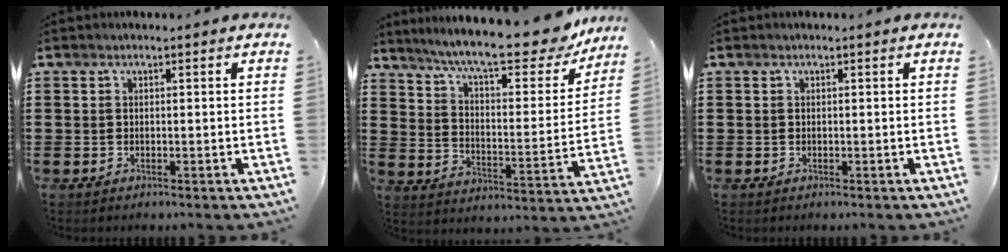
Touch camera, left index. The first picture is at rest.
{"total": 12.6, "force": [10.8, 0.9, 6.6], "torque": [-0.142, -0.069, 0.179]}
{"total": 0.0}